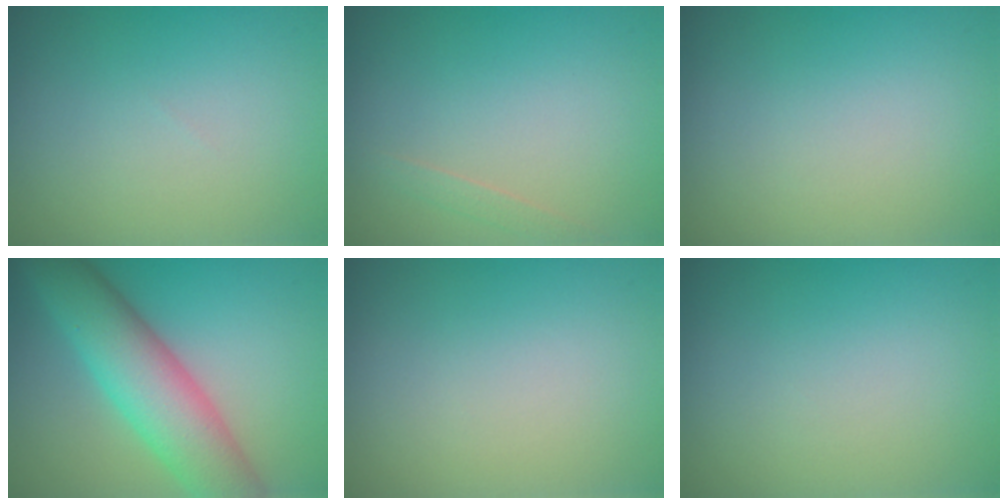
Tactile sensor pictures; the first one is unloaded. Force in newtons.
{"total": 0.9, "press": 0.9, "slide": 0.0}
{"total": 0.0}
{"total": 8.1, "press": 8.1, "slide": 0.1}
{"total": 0.0}
{"total": 0.0}